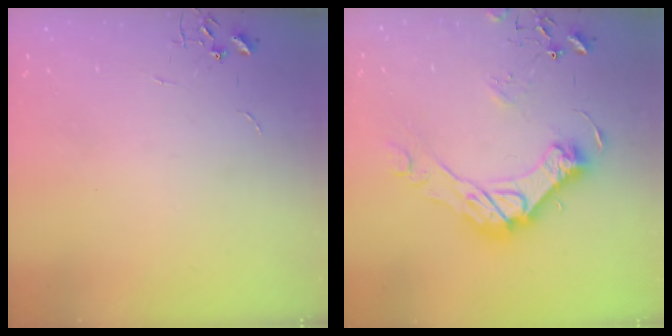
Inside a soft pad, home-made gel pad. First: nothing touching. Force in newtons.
{"total": 18.7, "press": 18.6, "slide": 1.4}